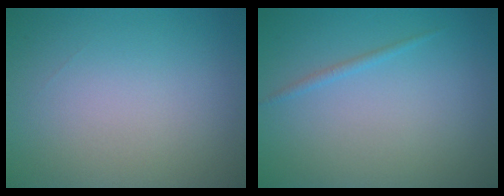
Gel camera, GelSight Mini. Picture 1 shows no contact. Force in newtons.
{"total": 0.8, "press": 0.8, "slide": 0.1}